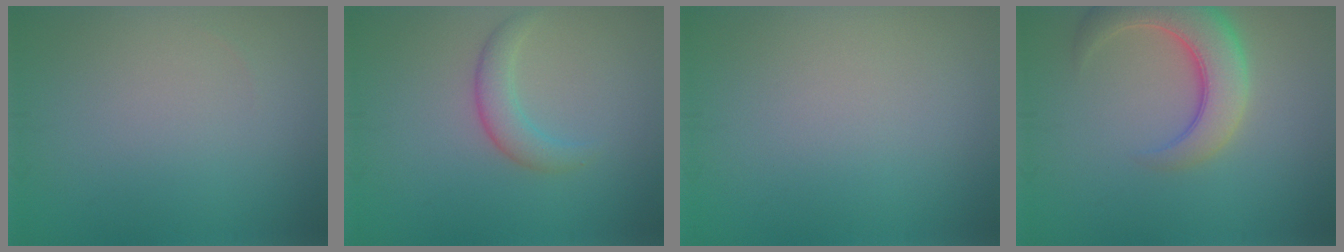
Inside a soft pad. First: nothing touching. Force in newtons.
{"total": 2.4, "press": 2.4, "slide": 0.1}
{"total": 0.0}
{"total": 6.3, "press": 6.3, "slide": 0.6}